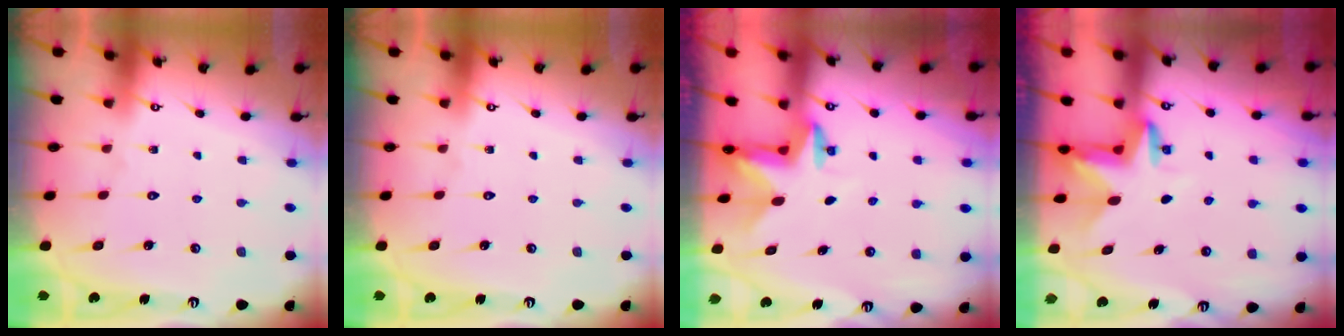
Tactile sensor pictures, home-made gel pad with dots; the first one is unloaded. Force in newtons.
{"total": 0.0}
{"total": 2.4, "press": 2.3, "slide": 0.4}
{"total": 3.4, "press": 3.4, "slide": 0.1}